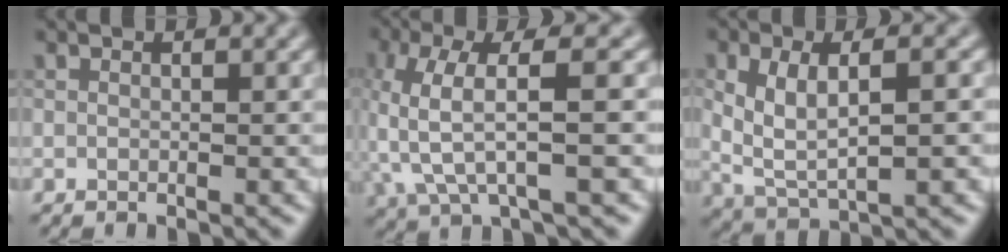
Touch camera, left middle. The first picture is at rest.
{"total": 5.8, "force": [-0.7, 1.6, 5.5], "torque": [-0.130, 0.007, -0.015]}
{"total": 5.3, "force": [0.5, 2.4, 4.7], "torque": [-0.097, -0.001, 0.011]}